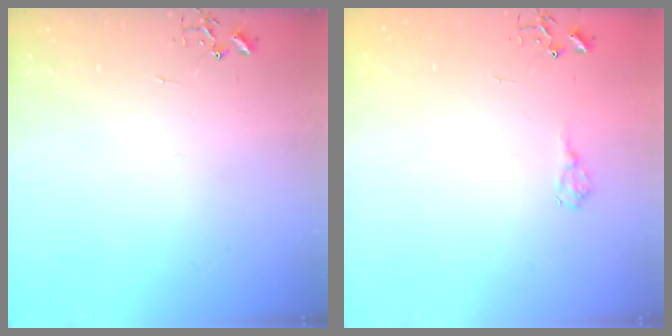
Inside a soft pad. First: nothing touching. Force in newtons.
{"total": 6.8, "press": 6.8, "slide": 0.9}